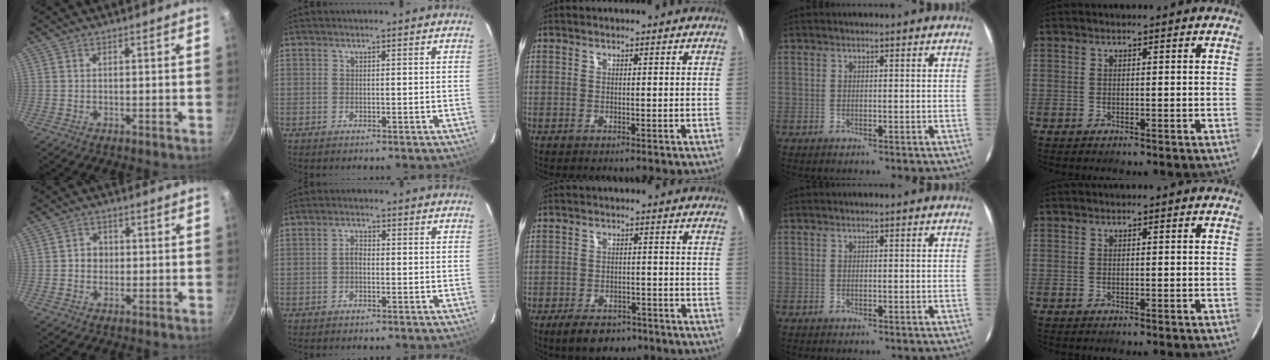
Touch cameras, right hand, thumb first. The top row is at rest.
{"thumb": {"total": 3.2, "force": [-0.1, 2.9, 1.4], "torque": [-0.003, 0.006, -0.005]}, "index": {"total": 2.0, "force": [-0.5, 1.0, 1.6], "torque": [-0.034, 0.009, -0.010]}, "middle": {"total": 7.2, "force": [-5.2, 3.6, 3.5], "torque": [-0.087, -0.004, -0.075]}}